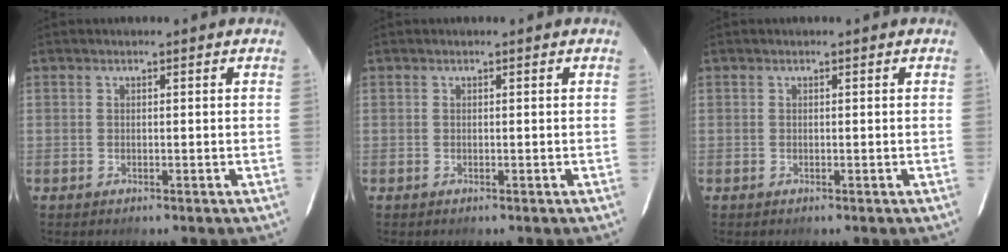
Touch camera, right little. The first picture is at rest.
{"total": 0.0}
{"total": 0.0}